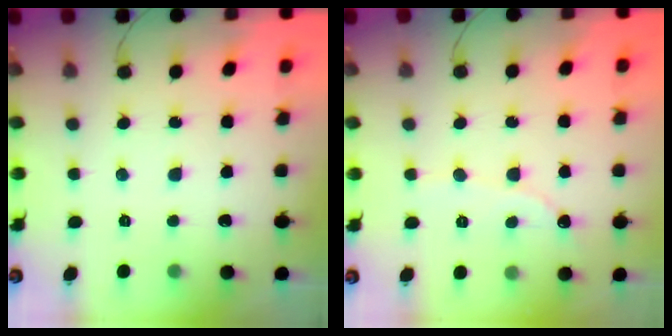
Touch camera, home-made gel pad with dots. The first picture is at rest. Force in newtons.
{"total": 2.2, "press": 2.2, "slide": 0.2}